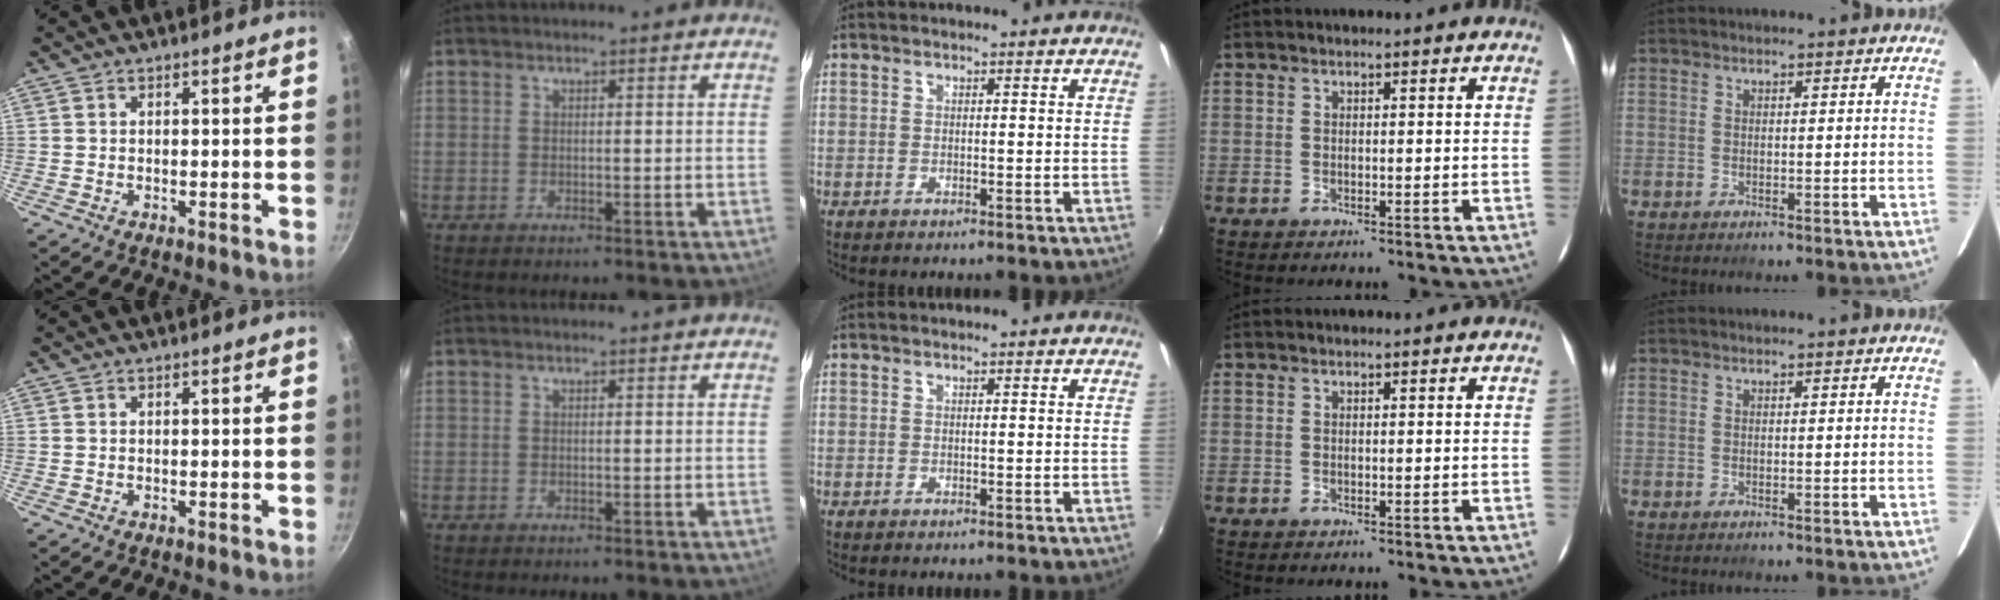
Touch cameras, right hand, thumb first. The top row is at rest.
{}